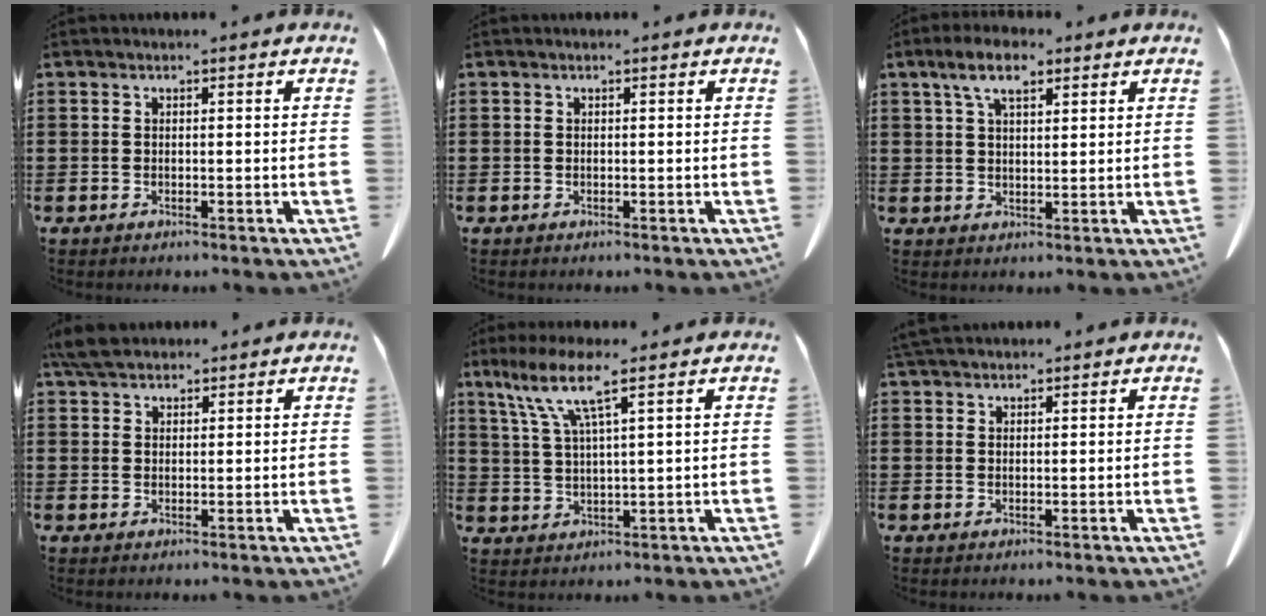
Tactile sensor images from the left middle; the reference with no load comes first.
{"total": 0.0}
{"total": 6.1, "force": [3.8, 2.2, 4.2], "torque": [-0.092, 0.007, 0.066]}
{"total": 4.3, "force": [3.7, 1.4, 1.8], "torque": [-0.045, 0.000, 0.071]}
{"total": 7.2, "force": [4.5, 0.4, 5.6], "torque": [-0.138, -0.014, 0.073]}
{"total": 2.0, "force": [1.9, 0.5, 0.7], "torque": [-0.018, 0.003, 0.037]}